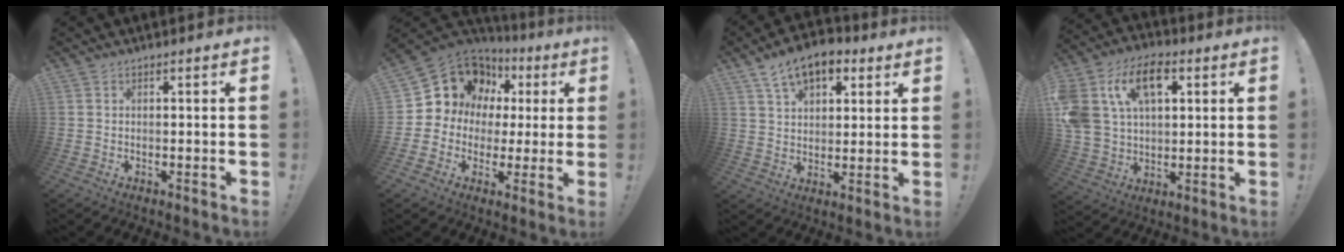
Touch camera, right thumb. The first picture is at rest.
{"total": 11.8, "force": [6.2, 9.2, 4.0], "torque": [-0.060, -0.048, 0.130]}
{"total": 11.3, "force": [6.7, 6.4, 6.4], "torque": [-0.104, -0.023, 0.128]}
{"total": 18.1, "force": [6.8, 12.4, 11.3], "torque": [-0.213, -0.016, 0.125]}